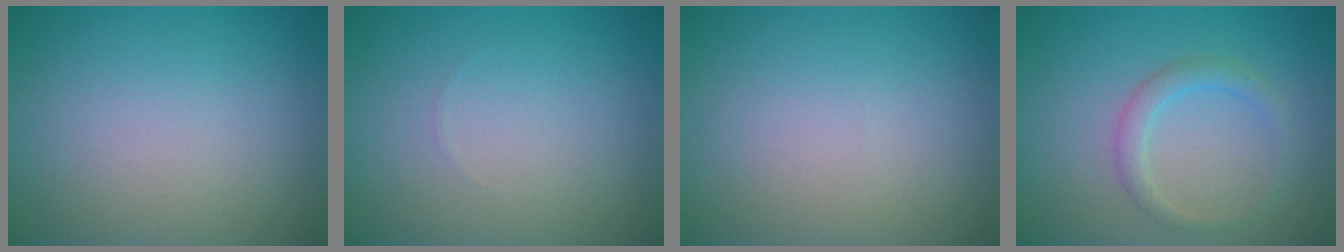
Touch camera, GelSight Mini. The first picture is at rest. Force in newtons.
{"total": 0.0}
{"total": 0.0}
{"total": 2.0, "press": 2.0, "slide": 0.0}